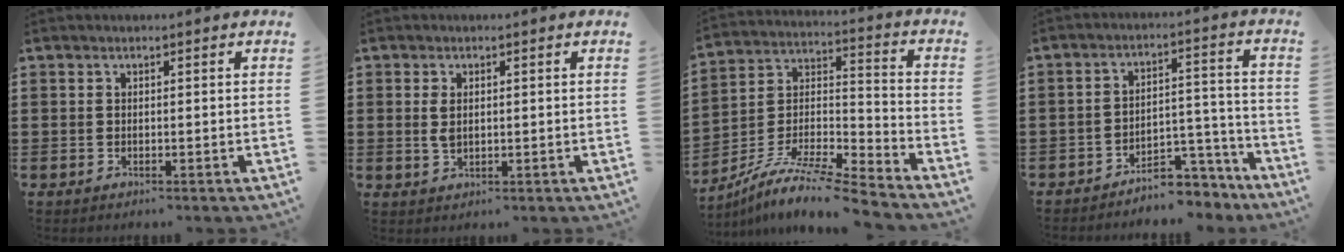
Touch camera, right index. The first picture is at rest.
{"total": 2.6, "force": [0.4, 1.2, 2.2], "torque": [-0.055, 0.000, 0.005]}
{"total": 10.0, "force": [-8.9, 0.9, 4.4], "torque": [-0.087, 0.009, -0.181]}
{"total": 5.4, "force": [-5.1, 1.2, 1.3], "torque": [-0.022, 0.015, -0.100]}